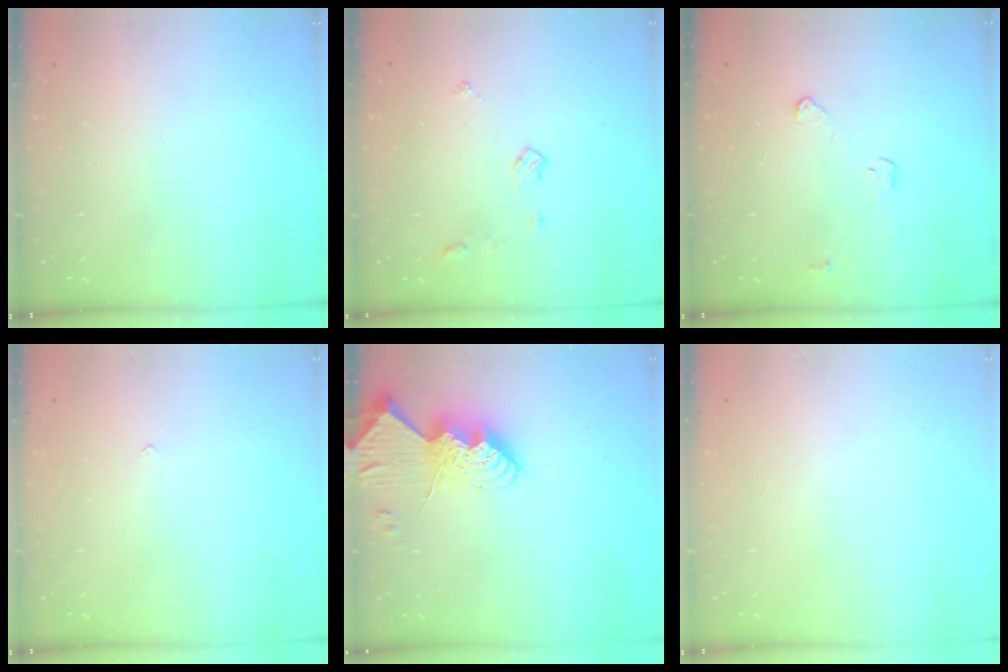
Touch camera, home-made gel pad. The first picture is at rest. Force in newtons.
{"total": 4.6, "press": 4.5, "slide": 0.8}
{"total": 3.0, "press": 3.0, "slide": 0.4}
{"total": 1.9, "press": 1.9, "slide": 0.4}
{"total": 13.9, "press": 13.8, "slide": 1.3}
{"total": 0.0}